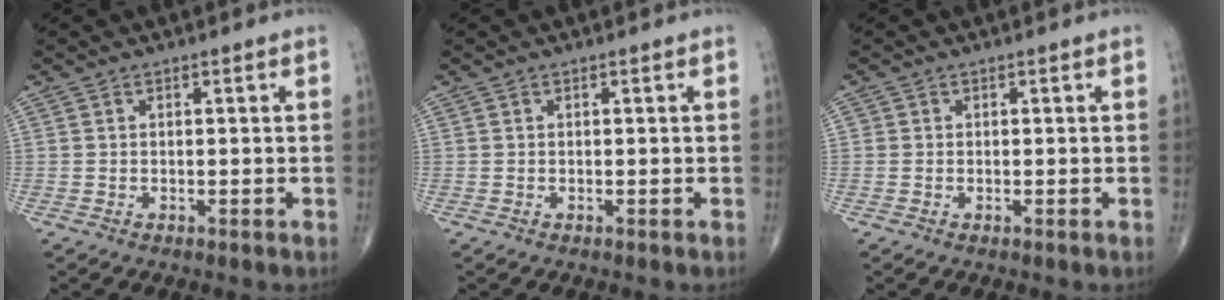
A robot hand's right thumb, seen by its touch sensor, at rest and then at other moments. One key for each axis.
{"total": 0.0}
{"total": 0.5, "fx": 0.0, "fy": 0.5, "fz": 0.0, "tx": 0.003, "ty": 0.003, "tz": -0.003}